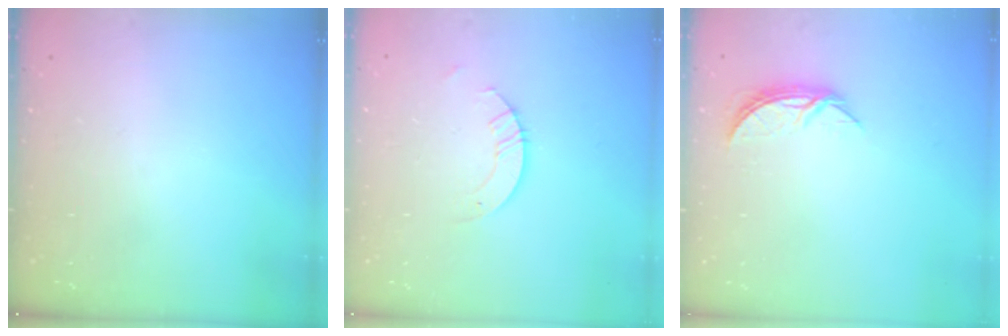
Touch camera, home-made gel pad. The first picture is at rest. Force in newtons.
{"total": 2.6, "press": 2.6, "slide": 0.2}
{"total": 5.6, "press": 5.6, "slide": 0.5}